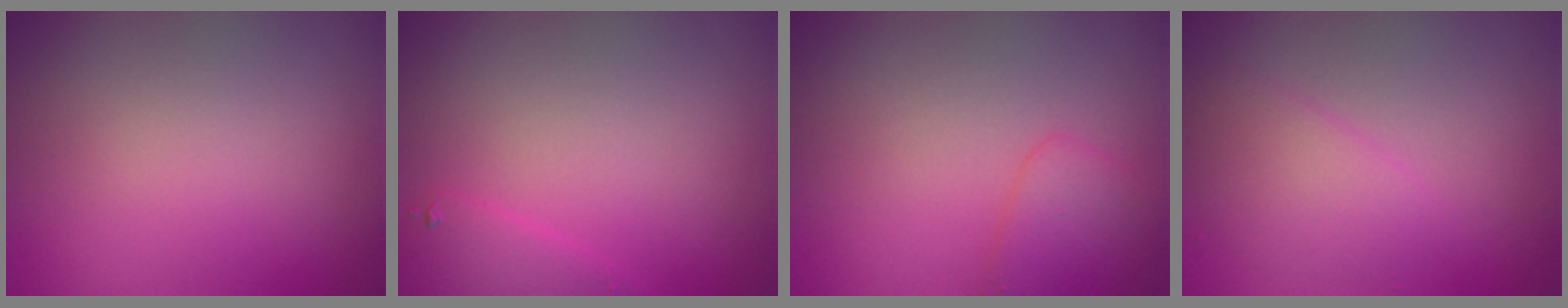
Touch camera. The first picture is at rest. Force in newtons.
{"total": 1.7, "press": 1.7, "slide": 0.2}
{"total": 2.5, "press": 2.5, "slide": 0.2}
{"total": 2.5, "press": 2.5, "slide": 0.1}